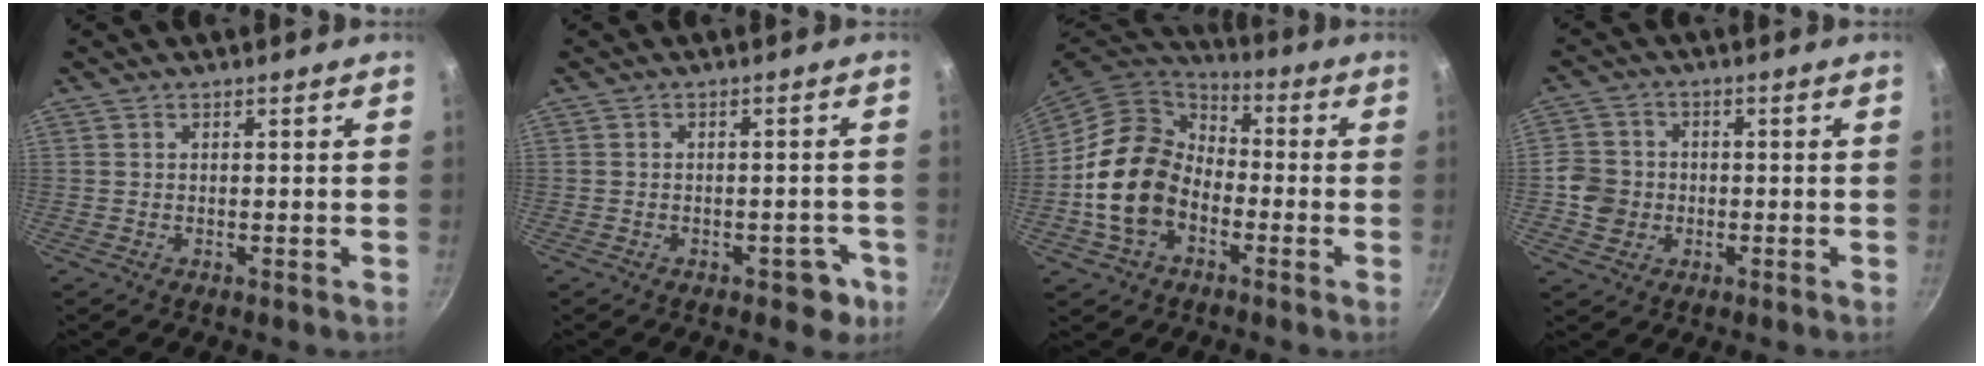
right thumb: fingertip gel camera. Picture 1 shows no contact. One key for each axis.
{"total": 4.4, "fx": -2.1, "fy": 2.9, "fz": 2.6, "tx": -0.004, "ty": 0.028, "tz": -0.011}
{"total": 16.8, "fx": -4.0, "fy": 12.5, "fz": 10.5, "tx": -0.158, "ty": 0.043, "tz": -0.085}
{"total": 6.2, "fx": -1.2, "fy": 5.7, "fz": 2.1, "tx": -0.019, "ty": 0.016, "tz": -0.030}